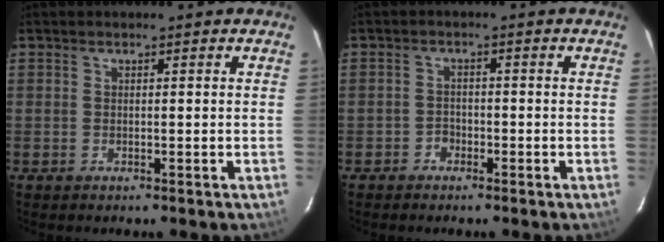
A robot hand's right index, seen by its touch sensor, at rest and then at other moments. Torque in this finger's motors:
{"motor_torque": [0.00, 0.02, 0.01, 0.01]}